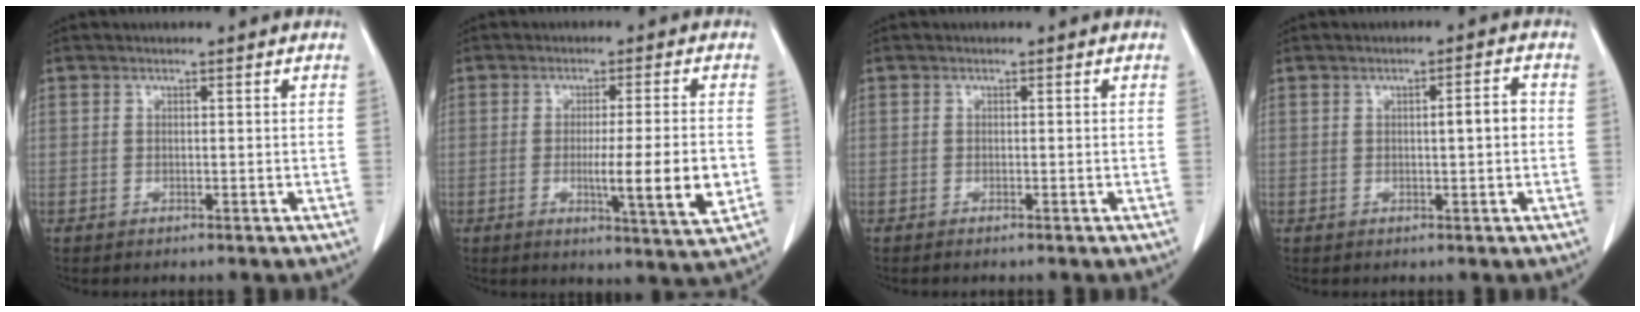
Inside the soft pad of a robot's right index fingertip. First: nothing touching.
{"total": 9.5, "force": [-1.8, -0.4, 9.3], "torque": [-0.142, -0.023, -0.029]}
{"total": 0.7, "force": [-0.6, 0.0, 0.4], "torque": [-0.008, -0.002, -0.008]}
{"total": 3.2, "force": [0.1, 0.4, 3.2], "torque": [-0.049, 0.005, 0.001]}